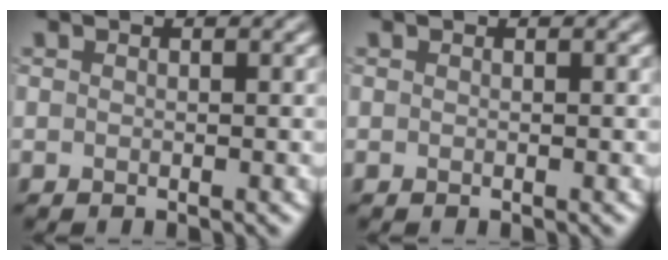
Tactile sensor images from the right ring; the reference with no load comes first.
{"total": 0.0}